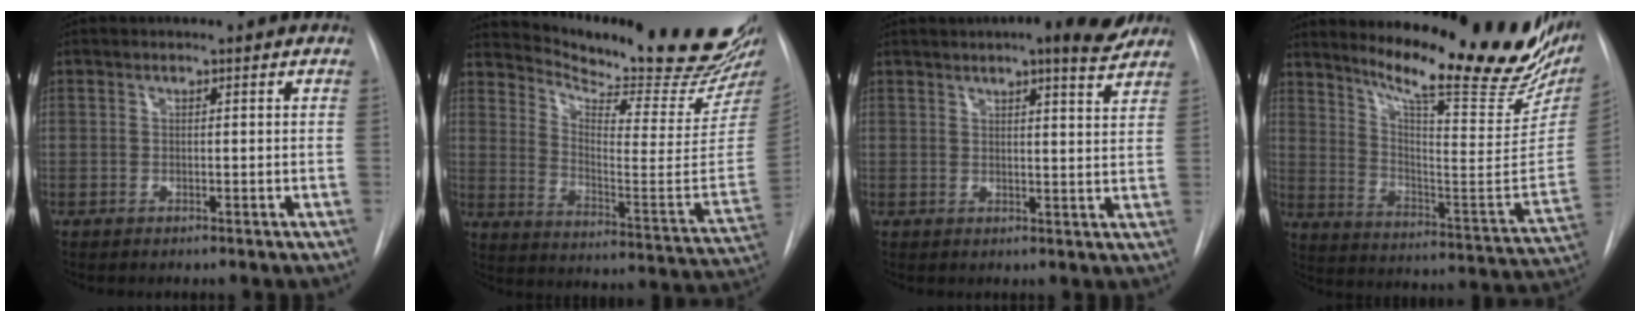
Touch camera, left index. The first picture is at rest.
{"total": 25.1, "force": [22.9, 0.5, 10.4], "torque": [-0.168, -0.125, 0.303]}
{"total": 8.5, "force": [6.9, 1.1, 4.7], "torque": [-0.063, -0.001, 0.075]}
{"total": 25.7, "force": [21.1, 4.3, 14.1], "torque": [-0.209, -0.078, 0.278]}